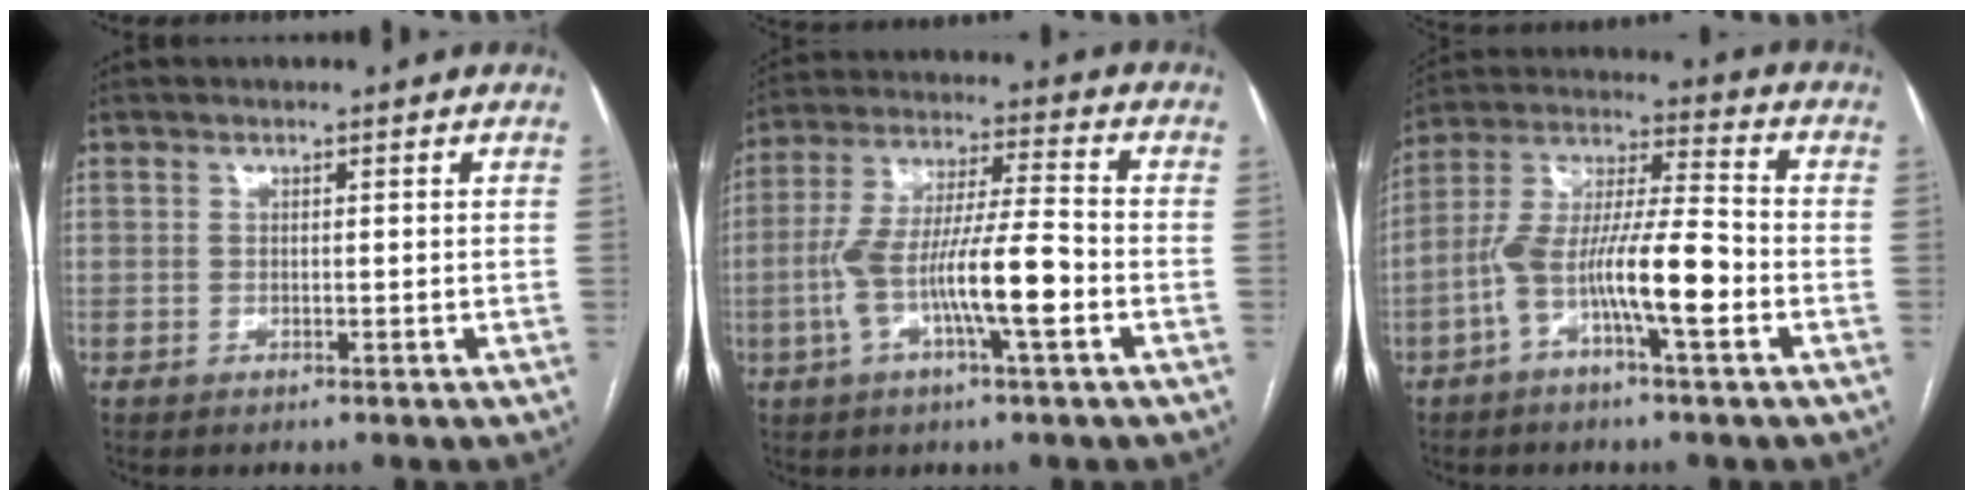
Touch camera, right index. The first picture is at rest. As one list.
[{"total": 12.7, "force": [-3.7, 1.2, 12.1], "torque": [-0.233, 0.010, -0.070]}, {"total": 13.1, "force": [-4.6, 1.9, 12.1], "torque": [-0.233, 0.020, -0.083]}]